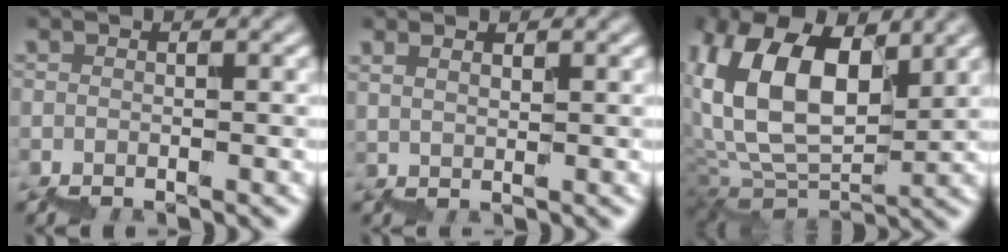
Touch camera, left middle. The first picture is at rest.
{"total": 1.4, "force": [1.3, 0.0, 0.5], "torque": [0.007, -0.004, 0.026]}
{"total": 10.7, "force": [6.4, 5.3, 6.7], "torque": [-0.136, 0.020, 0.117]}